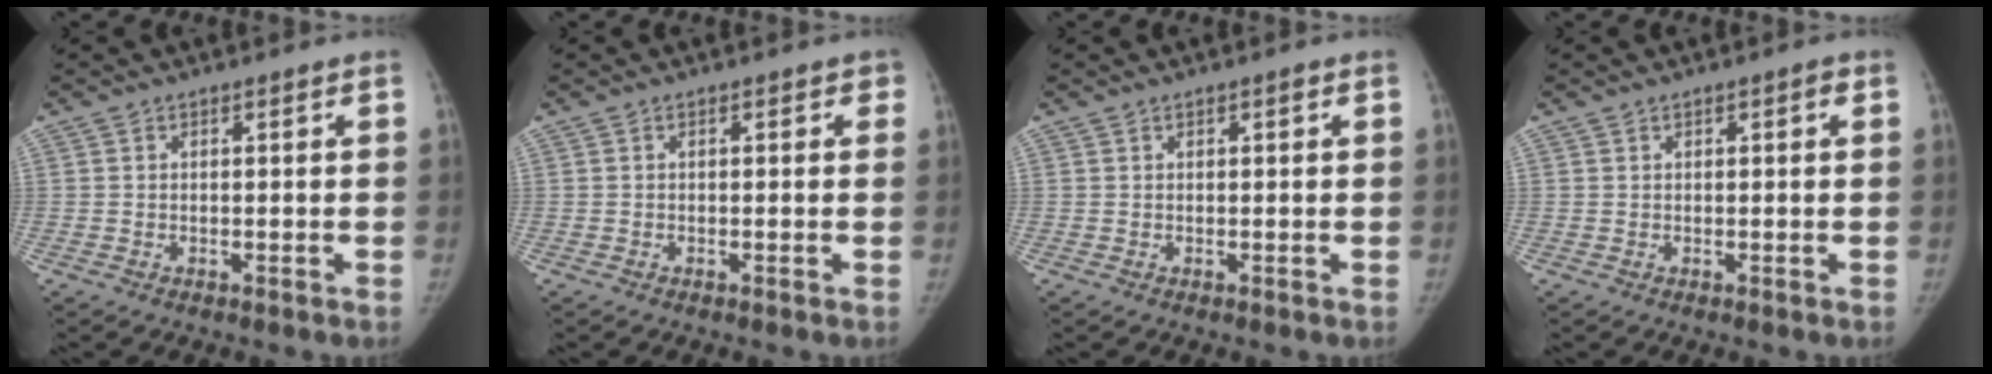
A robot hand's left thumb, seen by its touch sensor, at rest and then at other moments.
{"total": 1.2, "force": [0.5, 0.8, 0.8], "torque": [0.008, 0.003, 0.000]}
{"total": 0.8, "force": [0.4, 0.4, 0.5], "torque": [-0.003, 0.000, 0.006]}
{"total": 1.2, "force": [0.5, 0.6, 0.9], "torque": [-0.006, 0.000, 0.008]}